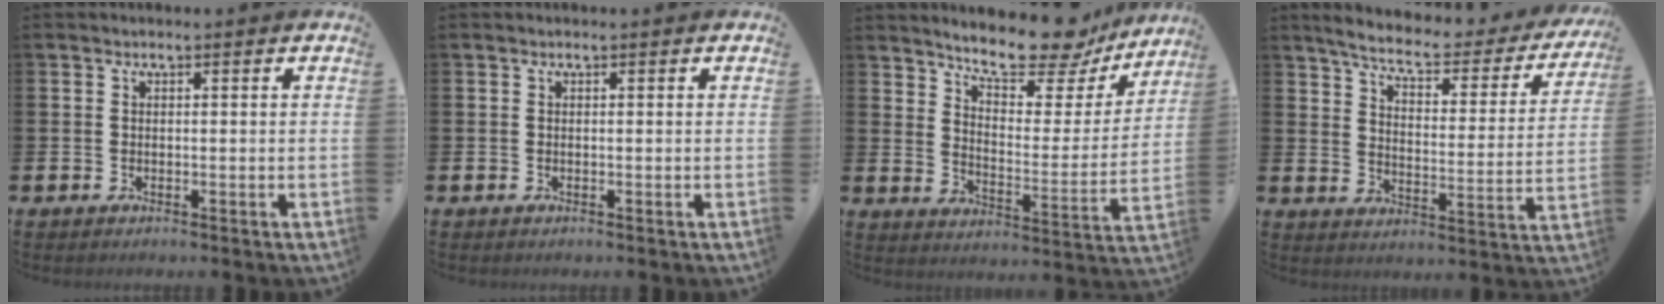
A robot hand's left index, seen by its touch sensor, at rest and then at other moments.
{"total": 0.0}
{"total": 11.7, "force": [10.2, 3.2, 4.8], "torque": [-0.096, -0.069, 0.173]}
{"total": 6.3, "force": [5.5, 1.5, 2.7], "torque": [-0.076, -0.037, 0.086]}